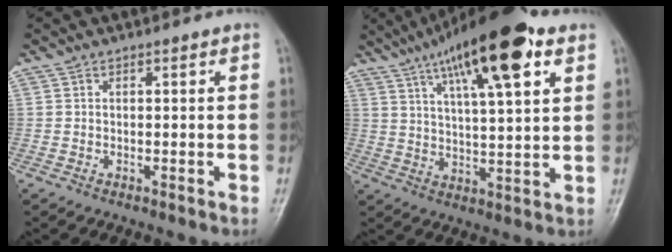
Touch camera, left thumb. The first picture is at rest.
{"total": 18.7, "force": [10.0, 5.1, 15.0], "torque": [-0.227, -0.018, 0.161]}